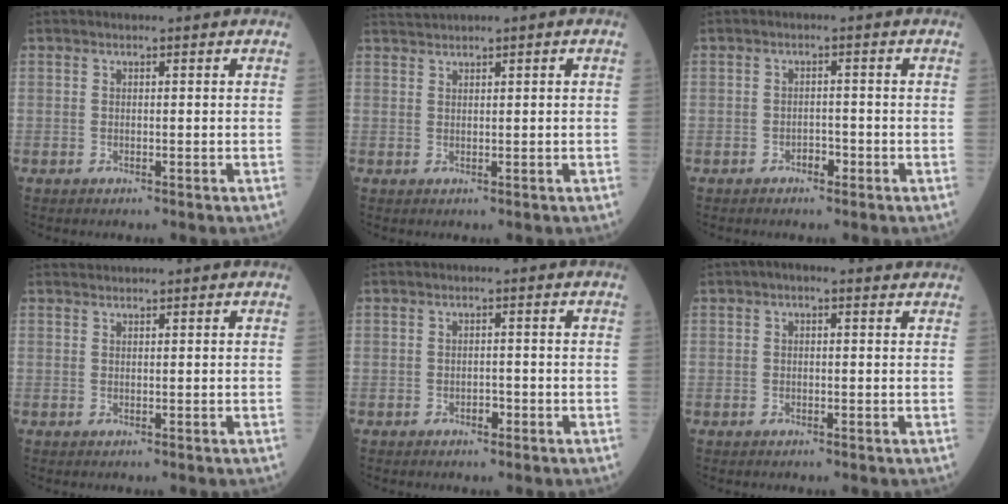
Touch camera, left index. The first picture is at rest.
{"total": 1.8, "force": [1.4, -0.2, 1.1], "torque": [-0.028, 0.018, 0.034]}
{"total": 1.6, "force": [-1.1, 0.8, 0.9], "torque": [-0.010, 0.004, -0.019]}
{"total": 0.8, "force": [0.7, -0.3, -0.1], "torque": [-0.006, 0.007, 0.020]}
{"total": 1.3, "force": [-0.8, 0.7, 0.8], "torque": [-0.011, 0.003, -0.012]}
{"total": 2.7, "force": [1.8, 1.0, 1.8], "torque": [-0.027, 0.023, 0.017]}